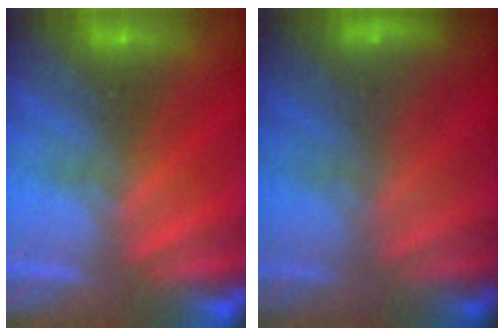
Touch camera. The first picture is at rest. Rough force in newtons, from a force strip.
{"total": 2.8}